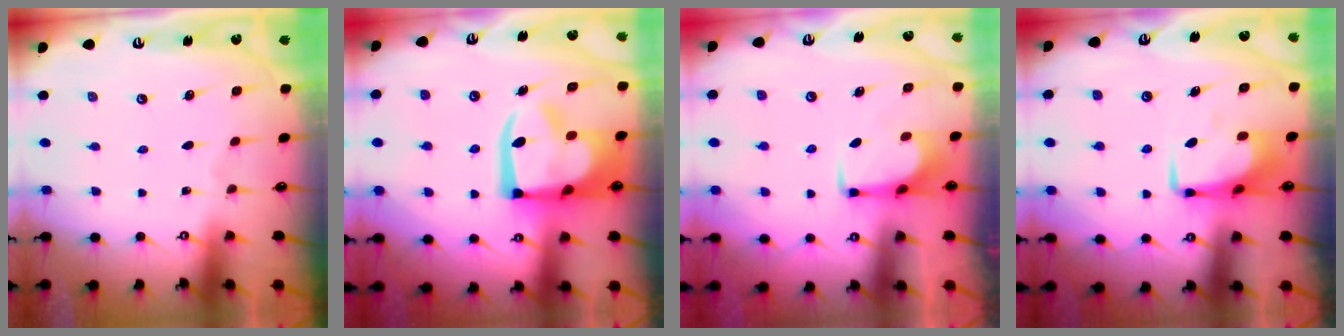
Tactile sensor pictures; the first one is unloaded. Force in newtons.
{"total": 12.2, "press": 12.0, "slide": 1.7}
{"total": 1.6, "press": 1.5, "slide": 0.4}
{"total": 6.7, "press": 6.6, "slide": 1.0}